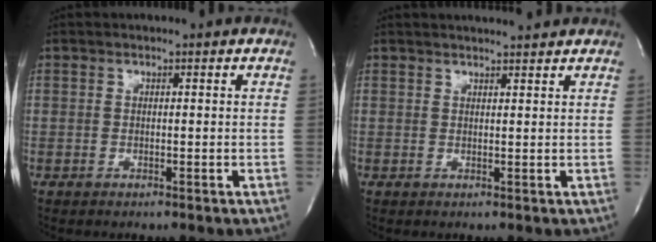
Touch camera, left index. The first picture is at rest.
{"total": 5.2, "force": [4.9, 0.3, 1.7], "torque": [-0.026, 0.015, 0.056]}